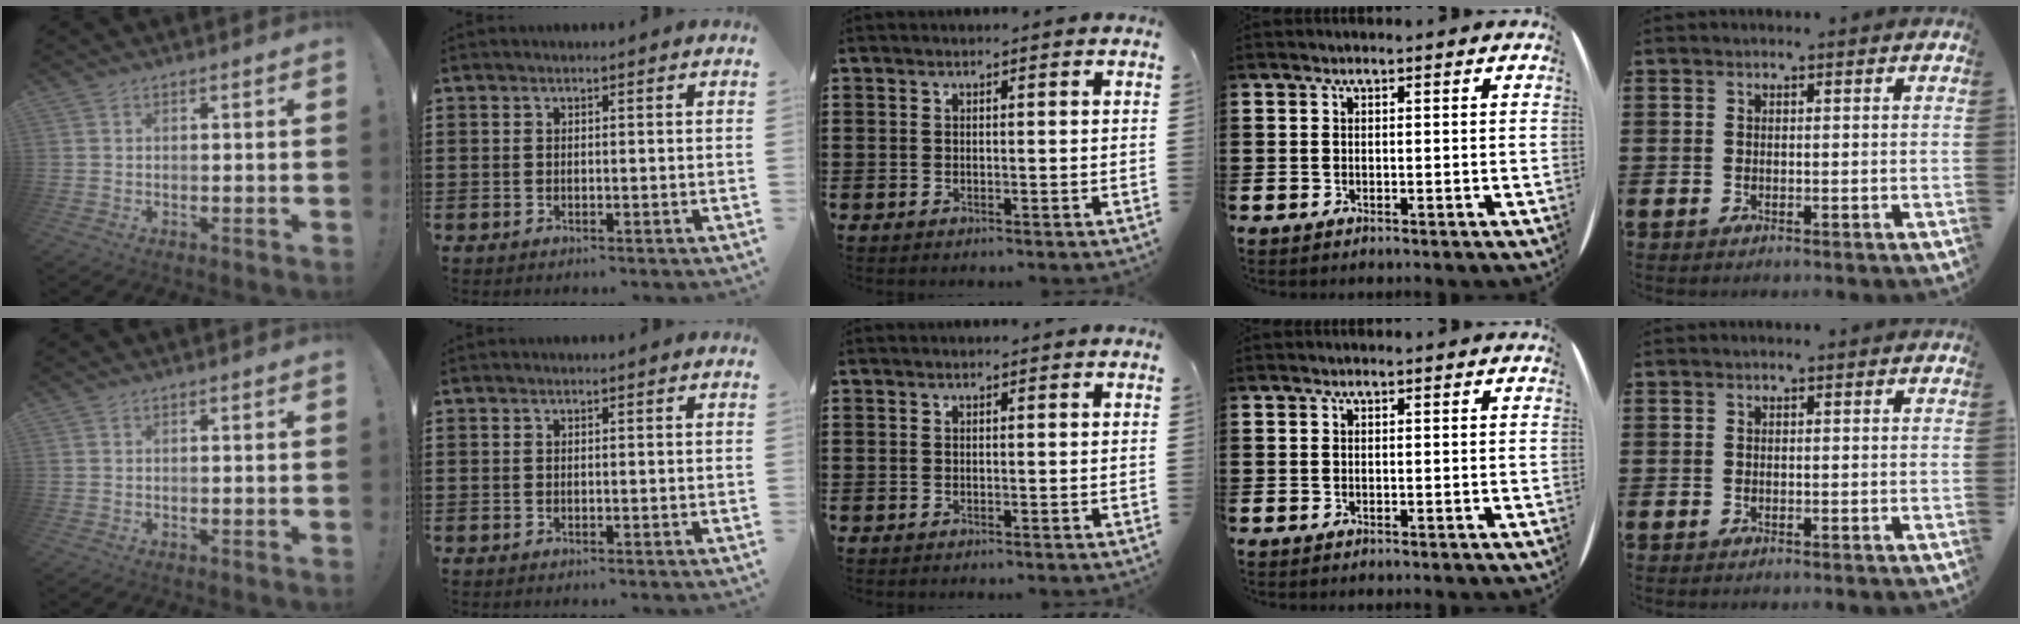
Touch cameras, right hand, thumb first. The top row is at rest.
{}